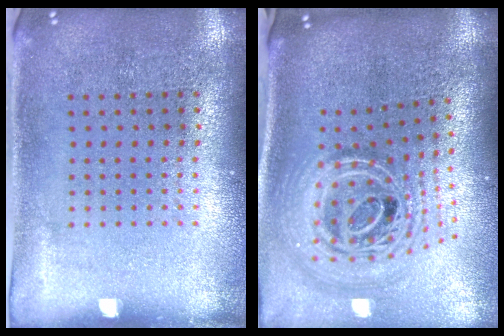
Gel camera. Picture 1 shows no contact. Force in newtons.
{"total": 2.9, "press": 2.0, "slide": 2.1}